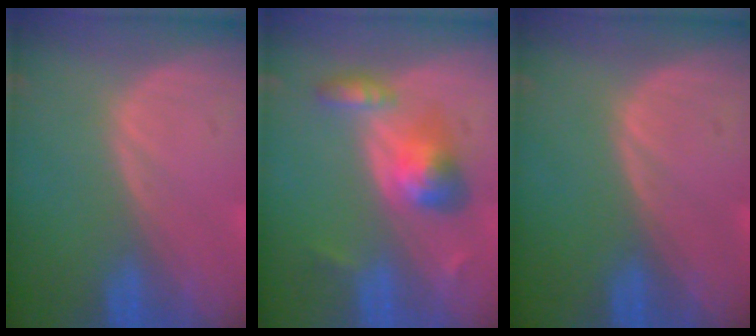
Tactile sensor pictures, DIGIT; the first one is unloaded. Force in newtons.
{"total": 5.7, "press": 5.7, "slide": 0.6}
{"total": 0.0}